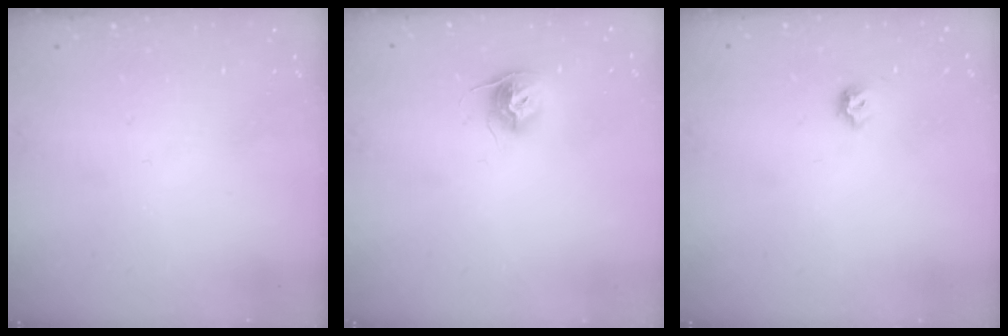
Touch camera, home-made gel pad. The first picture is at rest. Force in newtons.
{"total": 9.6, "press": 9.6, "slide": 0.6}
{"total": 3.8, "press": 3.8, "slide": 0.8}